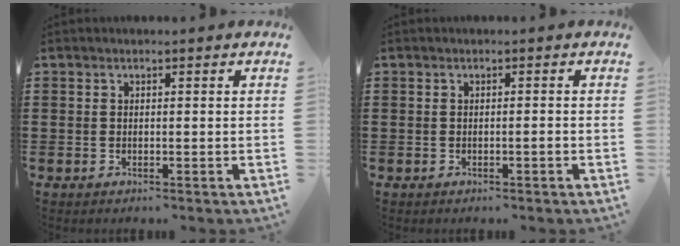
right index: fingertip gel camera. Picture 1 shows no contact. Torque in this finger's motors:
{"motor_torque": [0.23, -0.02, 0.00, 0.00]}